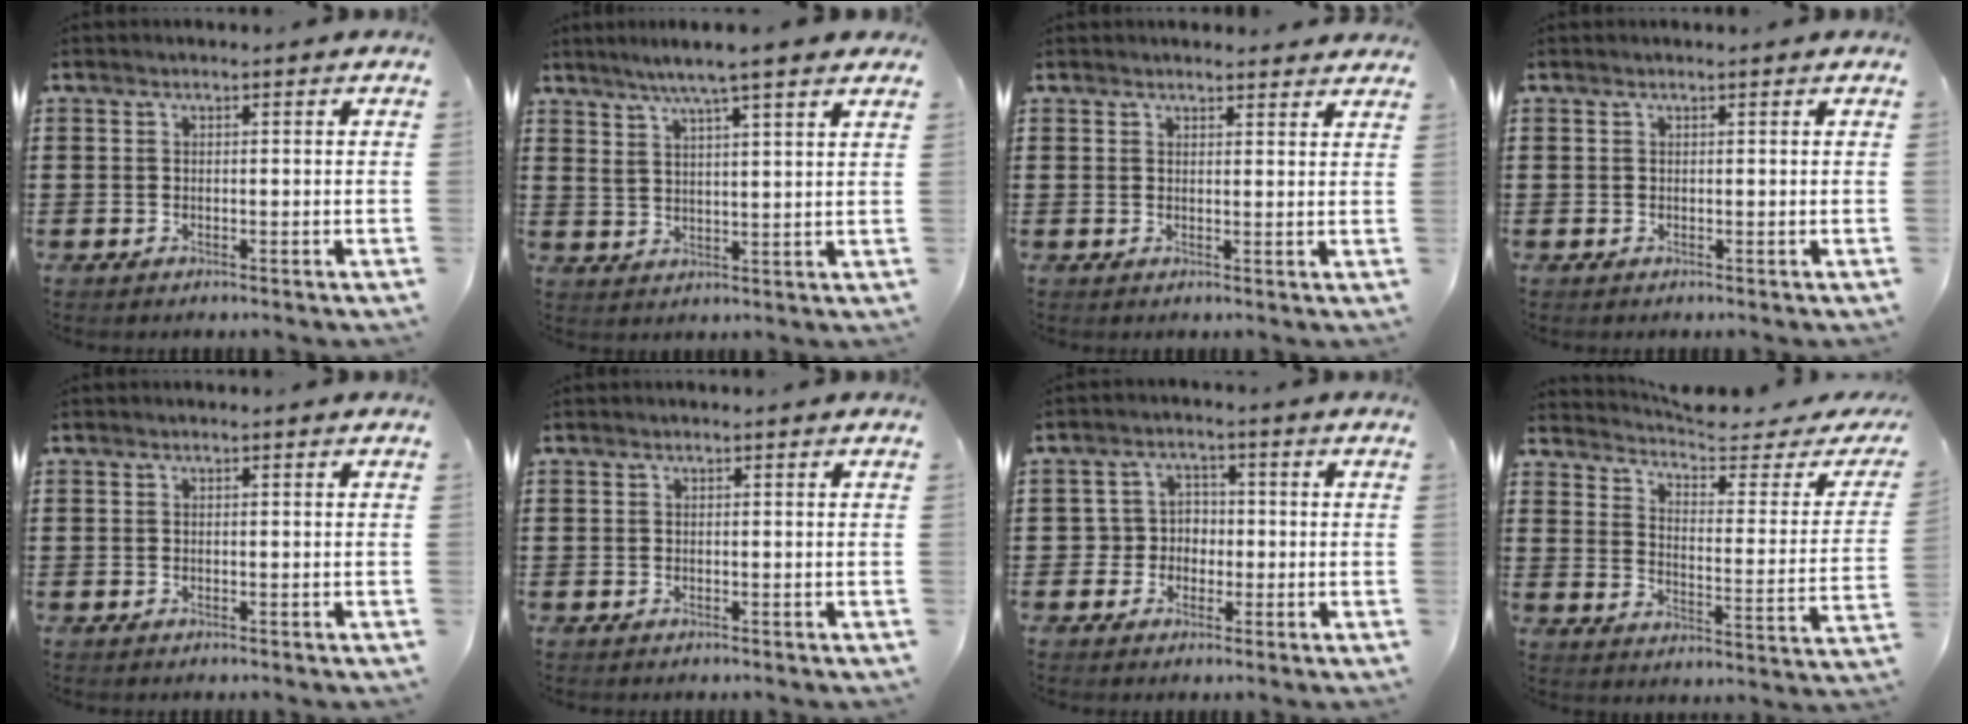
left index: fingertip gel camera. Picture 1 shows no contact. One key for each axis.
{"total": 5.6, "fx": 4.5, "fy": 0.0, "fz": 3.4, "tx": -0.079, "ty": -0.012, "tz": 0.076}
{"total": 1.9, "fx": 1.9, "fy": 0.3, "fz": 0.0, "tx": -0.006, "ty": 0.001, "tz": 0.036}
{"total": 0.0}
{"total": 0.0}
{"total": 0.0}
{"total": 3.8, "fx": -1.0, "fy": 3.5, "fz": 1.0, "tx": -0.035, "ty": 0.009, "tz": -0.025}
{"total": 4.2, "fx": 3.8, "fy": 0.3, "fz": 1.9, "tx": -0.051, "ty": -0.034, "tz": 0.055}